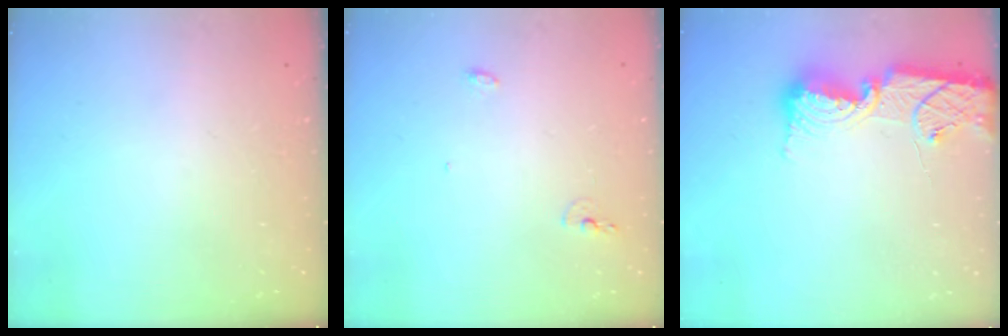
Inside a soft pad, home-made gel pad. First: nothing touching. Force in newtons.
{"total": 4.3, "press": 4.2, "slide": 0.9}
{"total": 14.0, "press": 14.0, "slide": 1.1}